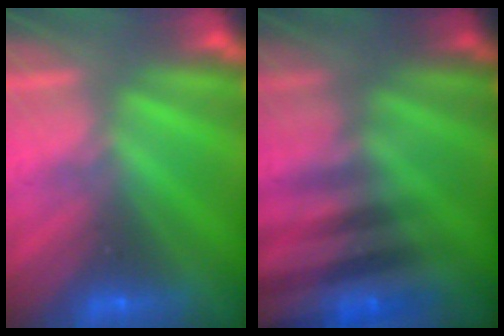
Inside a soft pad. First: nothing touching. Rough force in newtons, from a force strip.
{"total": 2.9}